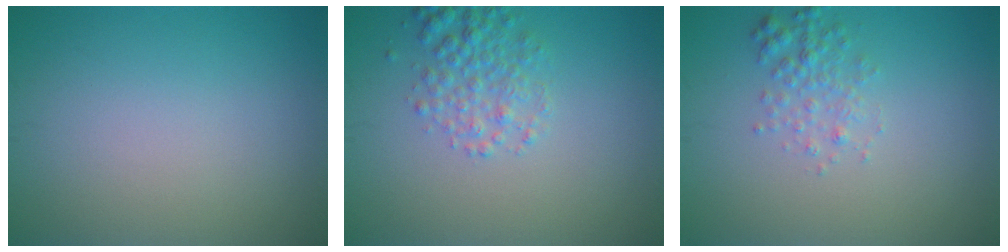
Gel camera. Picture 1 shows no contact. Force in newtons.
{"total": 2.9, "press": 2.9, "slide": 0.2}
{"total": 2.0, "press": 2.0, "slide": 0.1}